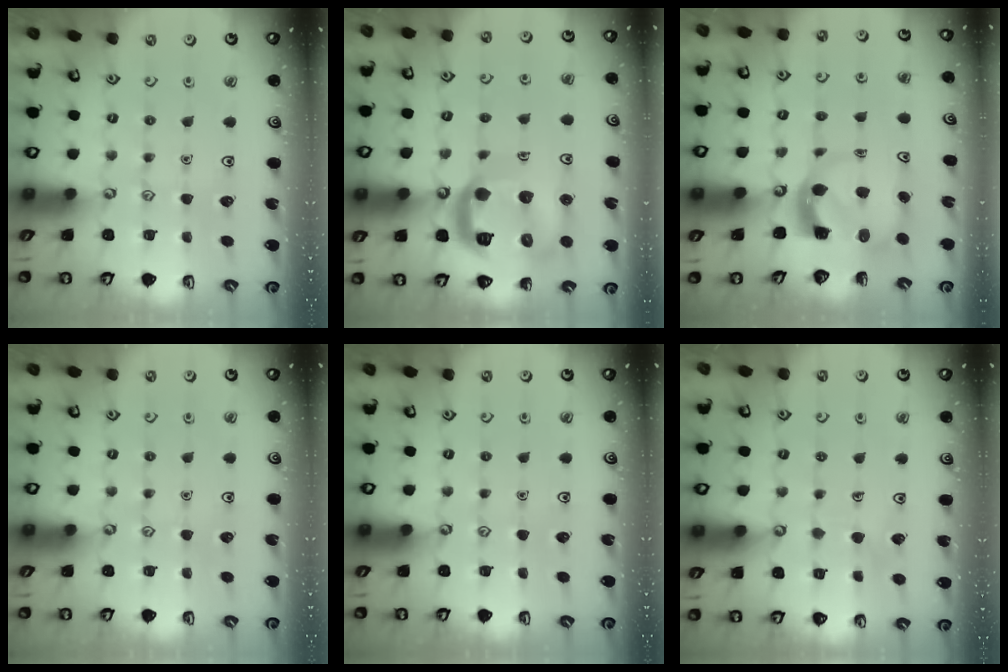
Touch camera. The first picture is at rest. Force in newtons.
{"total": 19.8, "press": 19.7, "slide": 2.1}
{"total": 3.8, "press": 3.8, "slide": 0.6}
{"total": 0.0}
{"total": 0.0}
{"total": 3.8, "press": 3.7, "slide": 0.3}